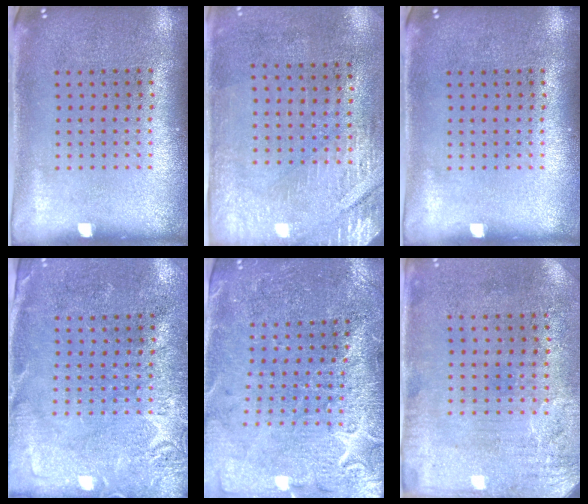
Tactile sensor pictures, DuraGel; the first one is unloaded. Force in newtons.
{"total": 2.8, "press": 2.4, "slide": 1.4}
{"total": 0.0}
{"total": 2.7, "press": 2.6, "slide": 0.9}
{"total": 3.2, "press": 3.1, "slide": 0.7}
{"total": 3.3, "press": 2.6, "slide": 2.0}